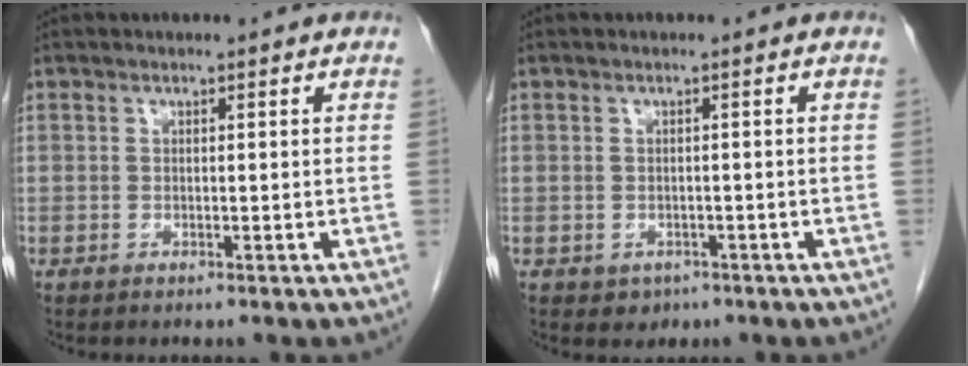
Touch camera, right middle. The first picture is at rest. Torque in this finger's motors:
{"motor_torque": [0.14, 0.03, -0.01, -0.01]}